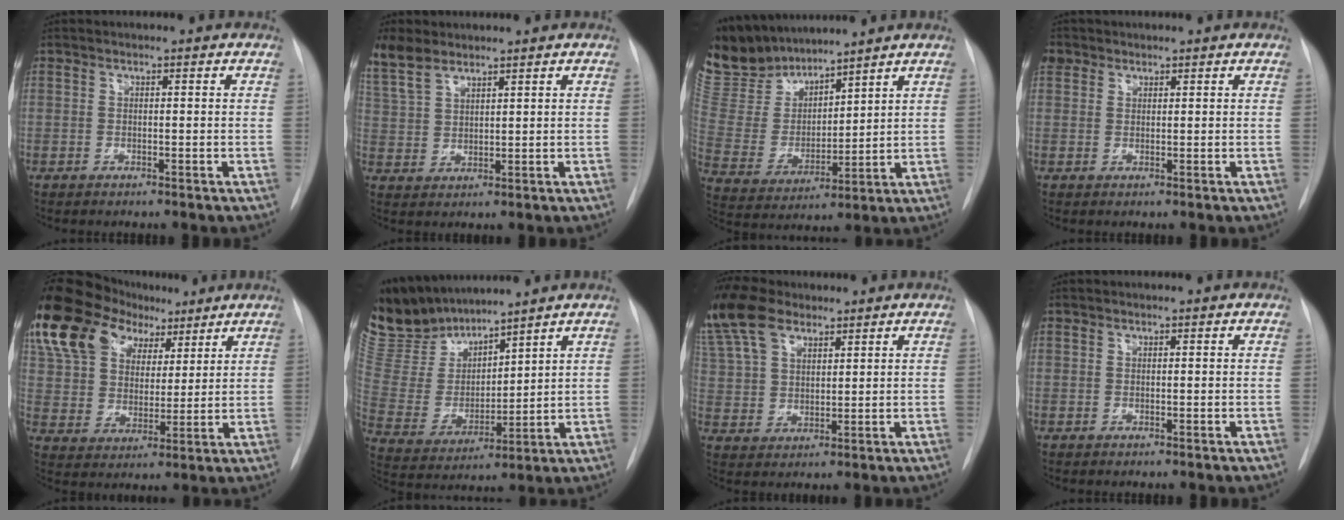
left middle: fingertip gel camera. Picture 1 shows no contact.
{"total": 7.1, "force": [5.7, 2.8, 3.1], "torque": [-0.075, 0.013, 0.126]}
{"total": 13.4, "force": [12.5, 3.6, 3.3], "torque": [-0.083, 0.008, 0.263]}
{"total": 3.9, "force": [2.1, 3.1, 0.9], "torque": [-0.020, 0.018, 0.042]}
{"total": 24.3, "force": [14.9, 15.0, 12.0], "torque": [-0.289, 0.085, 0.270]}
{"total": 14.4, "force": [13.3, 3.6, 4.2], "torque": [-0.100, 0.004, 0.278]}
{"total": 14.0, "force": [9.9, 6.9, 7.1], "torque": [-0.178, 0.031, 0.193]}
{"total": 0.0}